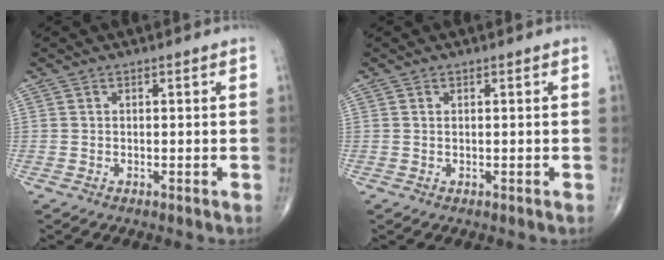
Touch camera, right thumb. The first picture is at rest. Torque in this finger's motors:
{"motor_torque": [-0.21, 0.06, 0.00, 0.23, 0.04]}